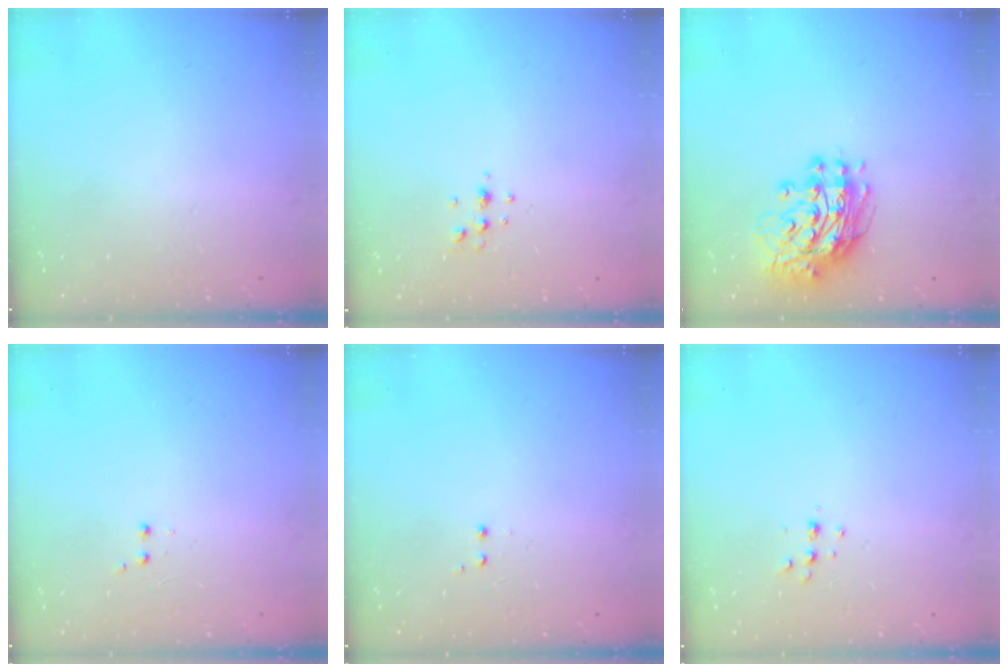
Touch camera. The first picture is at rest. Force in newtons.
{"total": 4.1, "press": 3.7, "slide": 1.8}
{"total": 12.2, "press": 12.1, "slide": 1.3}
{"total": 2.0, "press": 1.8, "slide": 0.9}
{"total": 1.2, "press": 1.0, "slide": 0.6}
{"total": 4.3, "press": 4.2, "slide": 0.8}